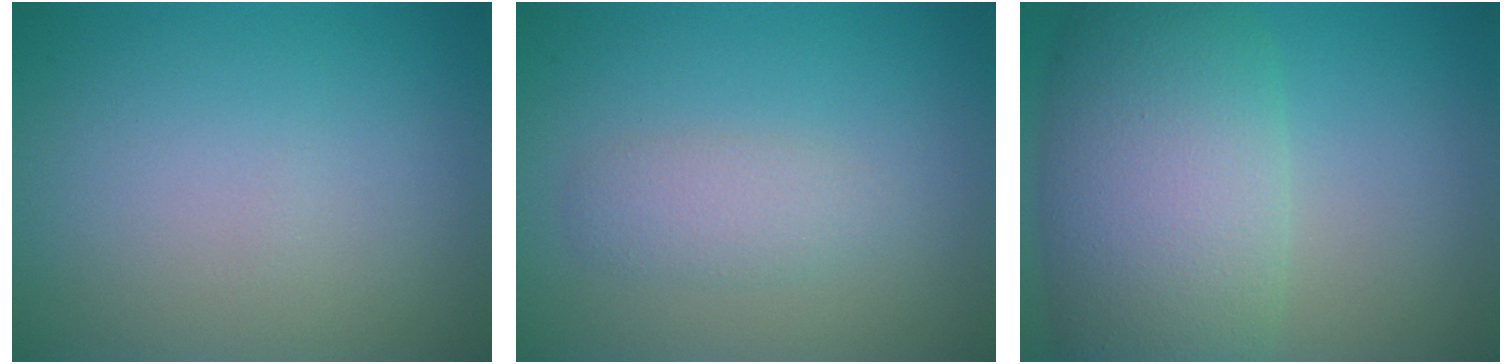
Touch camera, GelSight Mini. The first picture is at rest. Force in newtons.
{"total": 2.1, "press": 2.1, "slide": 0.0}
{"total": 10.7, "press": 10.7, "slide": 0.7}